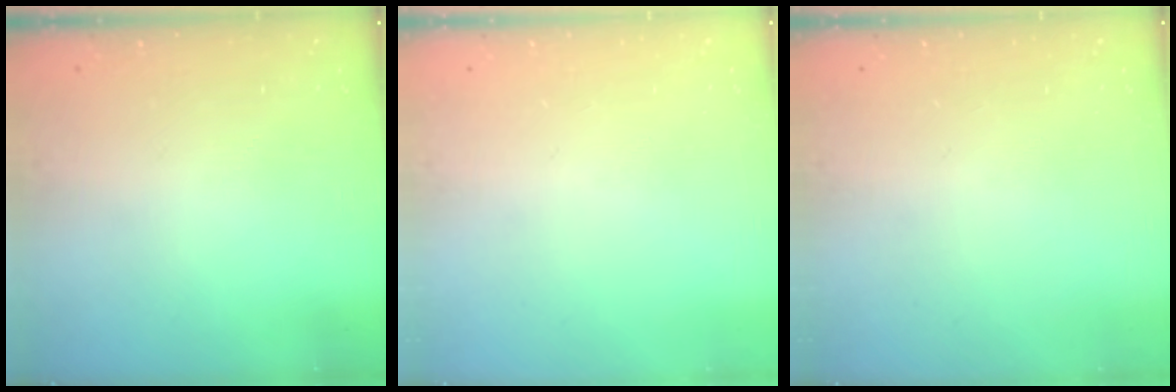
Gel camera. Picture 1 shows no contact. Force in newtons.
{"total": 0.0}
{"total": 0.0}